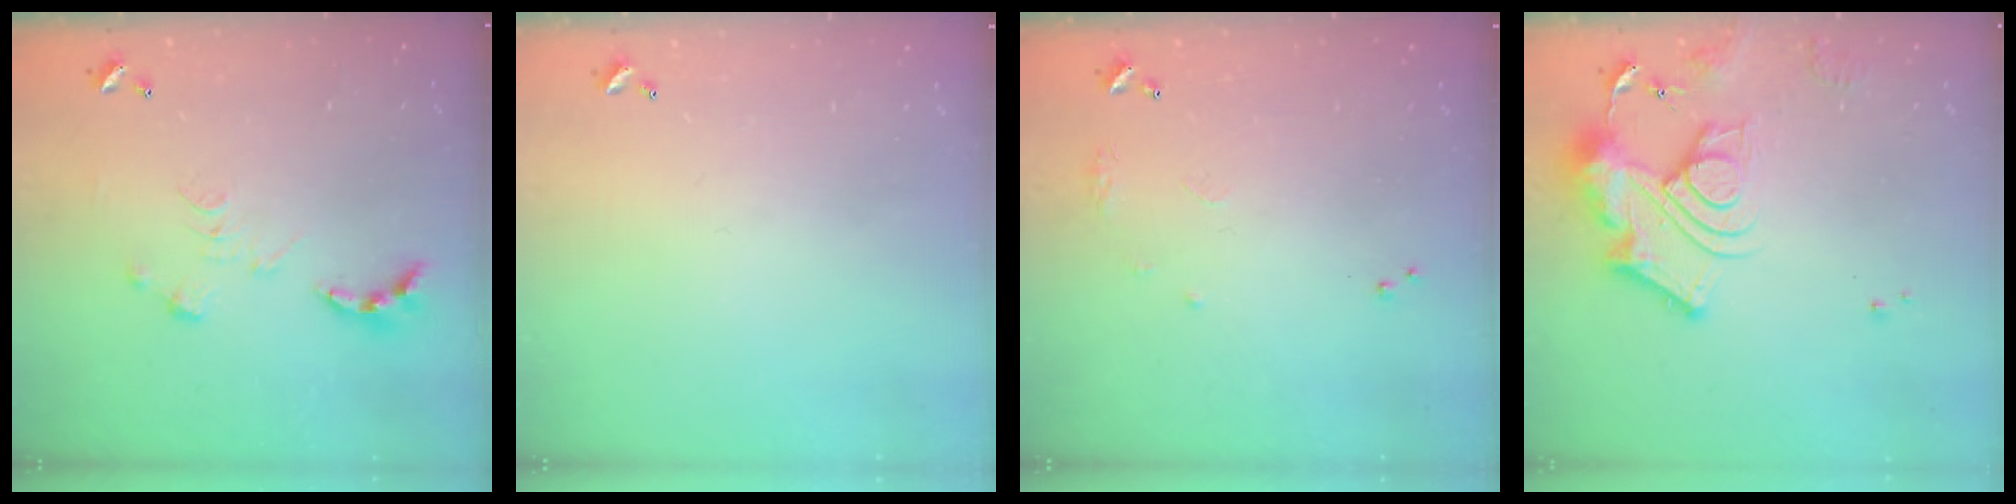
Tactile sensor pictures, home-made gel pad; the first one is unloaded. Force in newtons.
{"total": 0.0}
{"total": 7.4, "press": 7.4, "slide": 0.8}
{"total": 14.0, "press": 13.9, "slide": 1.0}